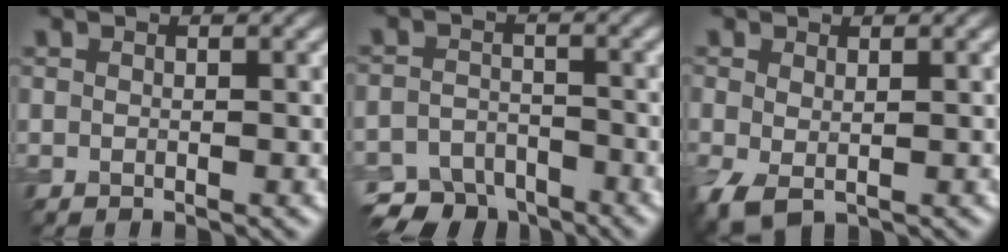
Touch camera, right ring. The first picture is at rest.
{"total": 5.5, "force": [-4.5, 2.6, 1.5], "torque": [-0.020, -0.010, -0.083]}
{"total": 2.5, "force": [-0.5, 1.5, 1.9], "torque": [-0.052, -0.009, -0.010]}